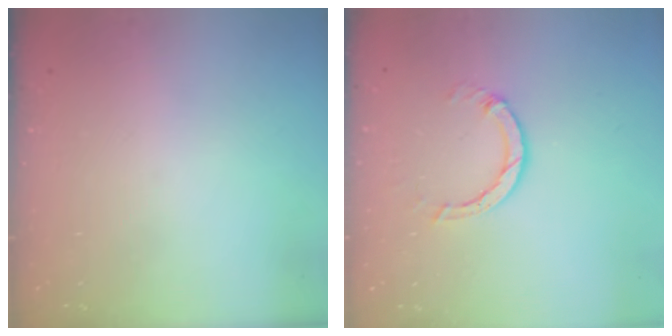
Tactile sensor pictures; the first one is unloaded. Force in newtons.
{"total": 4.4, "press": 4.4, "slide": 0.5}